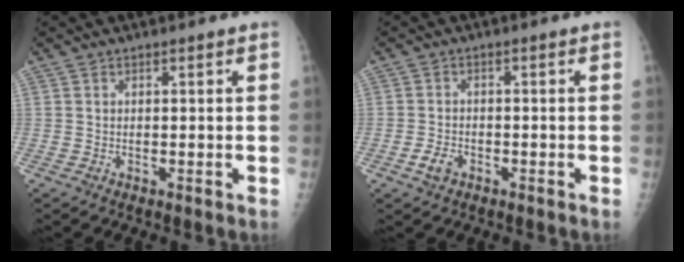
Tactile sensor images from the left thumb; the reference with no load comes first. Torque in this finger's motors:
{"motor_torque": [-0.54, 0.10, 0.02, 0.10, 0.01]}